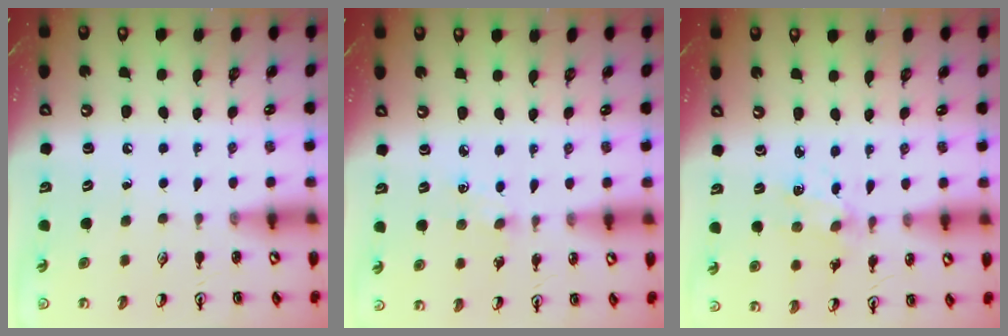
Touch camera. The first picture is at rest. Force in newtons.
{"total": 4.3, "press": 4.3, "slide": 0.5}
{"total": 2.4, "press": 2.3, "slide": 0.4}